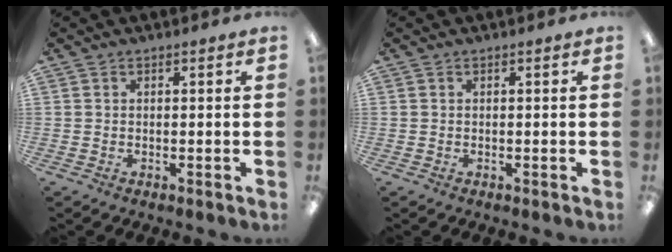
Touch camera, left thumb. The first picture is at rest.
{"total": 0.0}